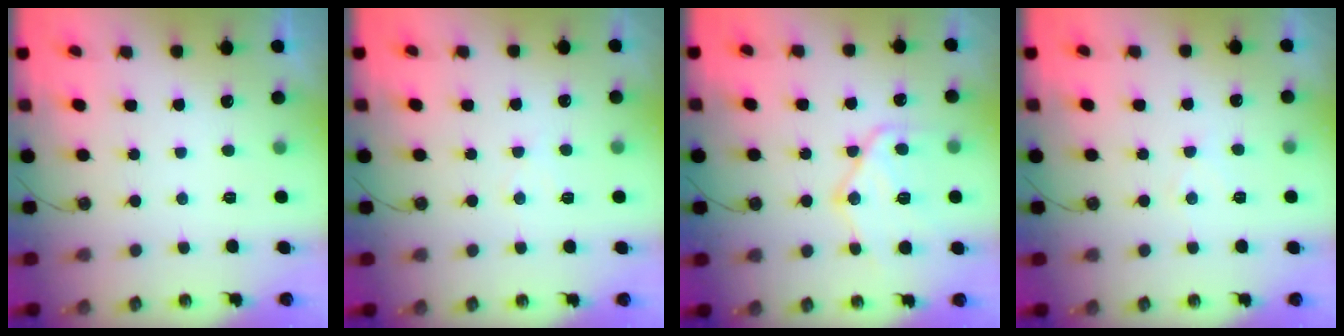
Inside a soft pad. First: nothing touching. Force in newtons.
{"total": 5.3, "press": 5.2, "slide": 0.7}
{"total": 15.9, "press": 15.9, "slide": 1.5}
{"total": 4.6, "press": 4.5, "slide": 0.7}